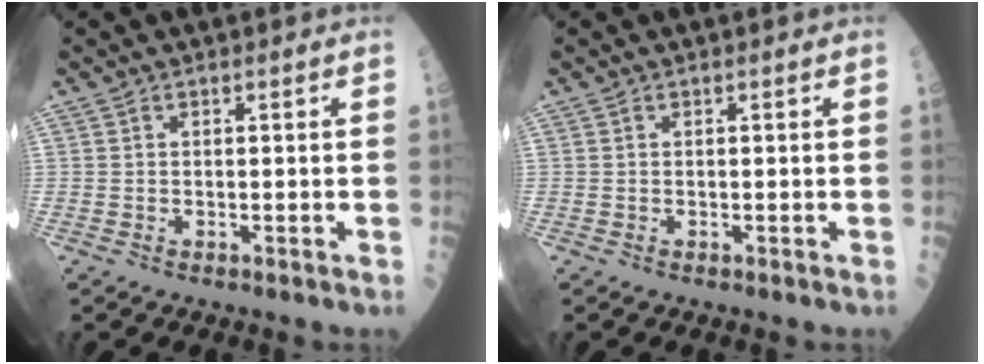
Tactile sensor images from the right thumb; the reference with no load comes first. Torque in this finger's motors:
{"motor_torque": [0.02, 0.02, -0.02, -0.02, 0.02]}